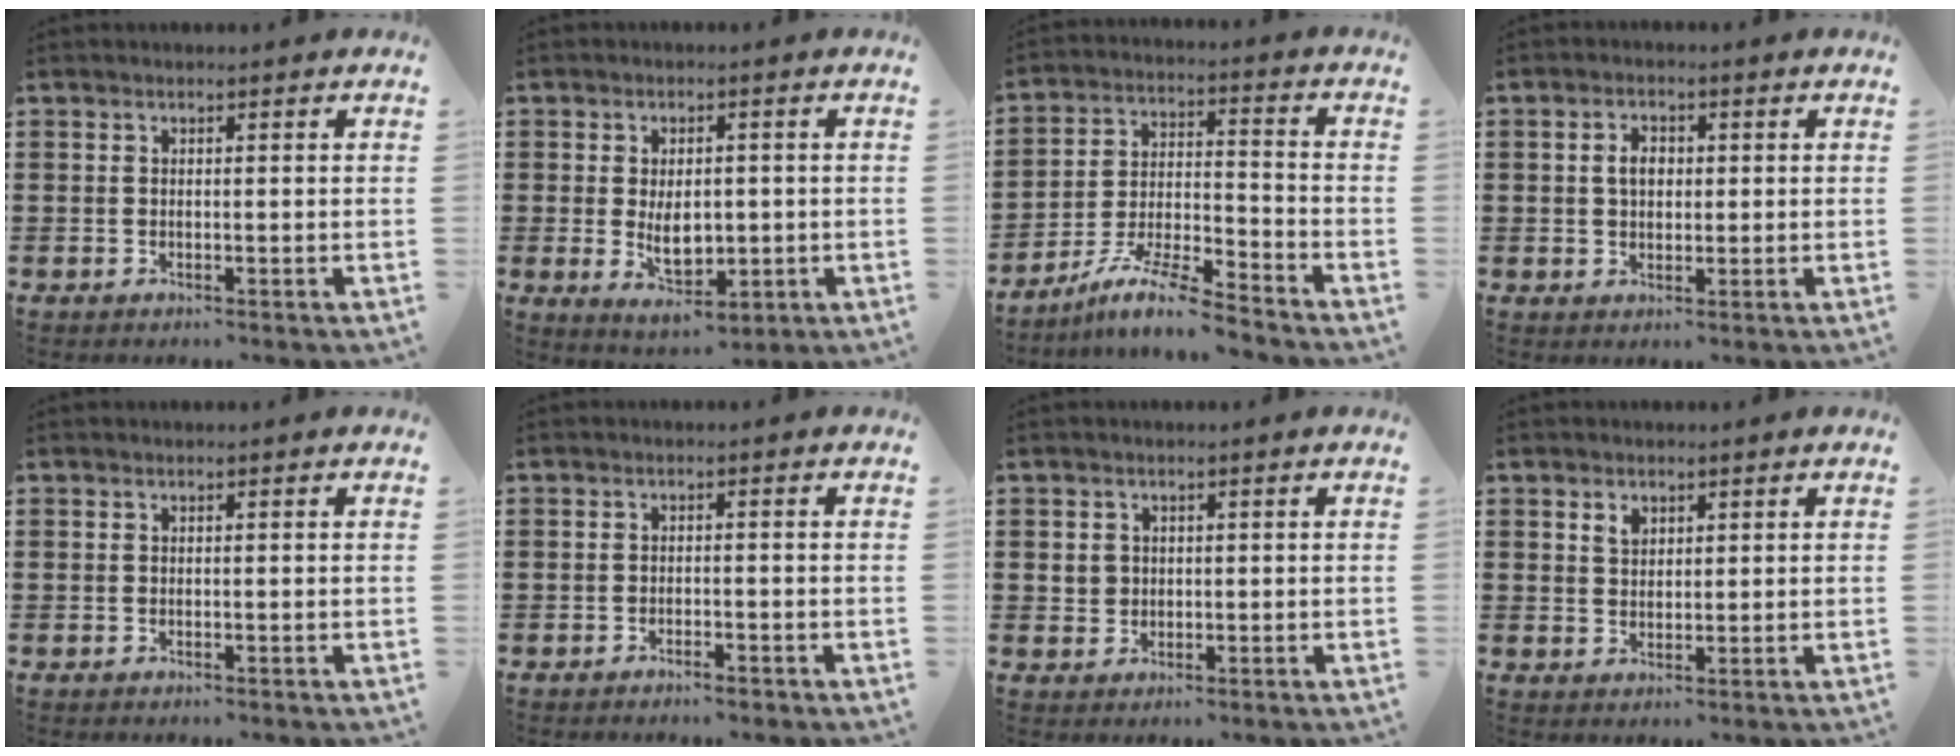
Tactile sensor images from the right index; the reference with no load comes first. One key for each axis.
{"total": 6.1, "fx": -0.5, "fy": 3.7, "fz": 4.9, "tx": -0.091, "ty": -0.003, "tz": -0.016}
{"total": 8.8, "fx": -7.8, "fy": 0.5, "fz": 4.2, "tx": -0.085, "ty": 0.003, "tz": -0.153}
{"total": 3.0, "fx": 0.3, "fy": 2.0, "fz": 2.2, "tx": -0.047, "ty": 0.011, "tz": 0.004}
{"total": 0.0}
{"total": 1.1, "fx": -1.0, "fy": 0.2, "fz": 0.4, "tx": -0.011, "ty": 0.001, "tz": -0.019}
{"total": 1.9, "fx": 0.4, "fy": 1.8, "fz": 0.4, "tx": -0.015, "ty": 0.009, "tz": 0.006}
{"total": 2.2, "fx": 1.4, "fy": 1.4, "fz": 0.8, "tx": -0.021, "ty": 0.006, "tz": 0.026}